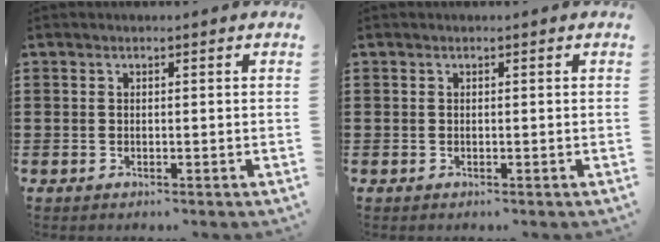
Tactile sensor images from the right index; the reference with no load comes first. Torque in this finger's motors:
{"motor_torque": [0.00, 0.00, 0.00, -0.01]}